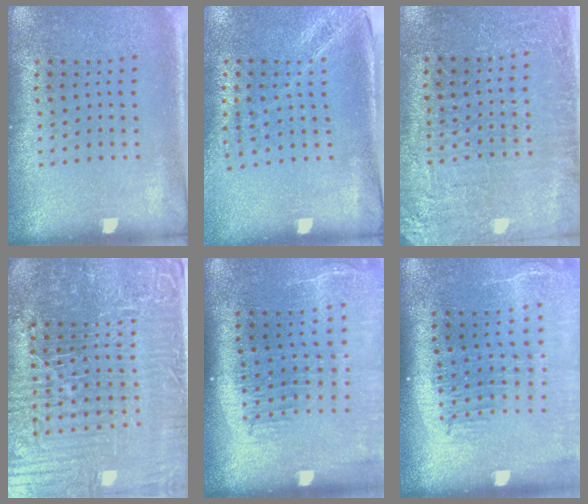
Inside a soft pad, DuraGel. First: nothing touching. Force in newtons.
{"total": 1.7, "press": 1.5, "slide": 0.8}
{"total": 3.0, "press": 3.0, "slide": 0.3}
{"total": 7.6, "press": 6.7, "slide": 3.6}
{"total": 2.2, "press": 1.8, "slide": 1.3}
{"total": 2.3, "press": 1.9, "slide": 1.3}